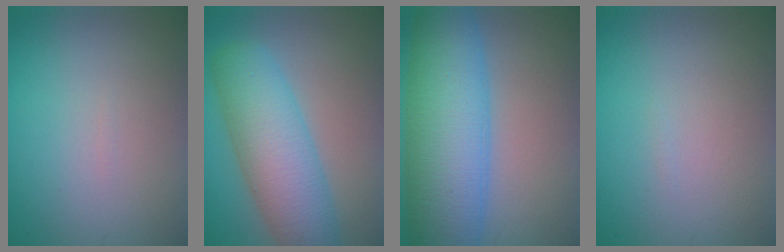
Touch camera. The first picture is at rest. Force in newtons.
{"total": 7.5, "press": 7.5, "slide": 0.2}
{"total": 10.7, "press": 10.7, "slide": 0.3}
{"total": 0.0}